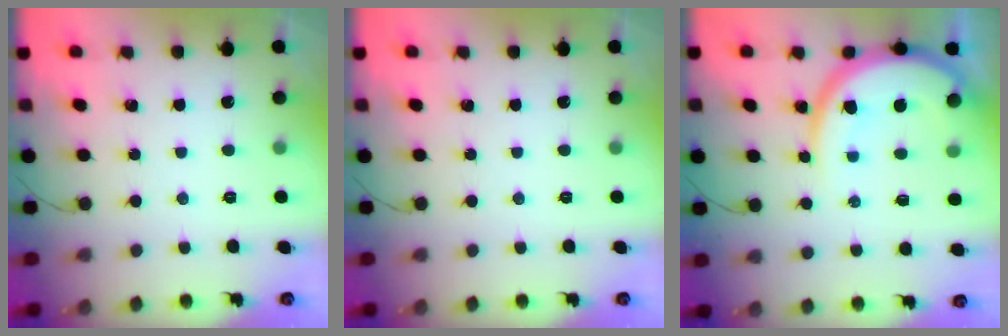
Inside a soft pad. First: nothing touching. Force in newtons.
{"total": 0.0}
{"total": 13.0, "press": 12.9, "slide": 1.7}